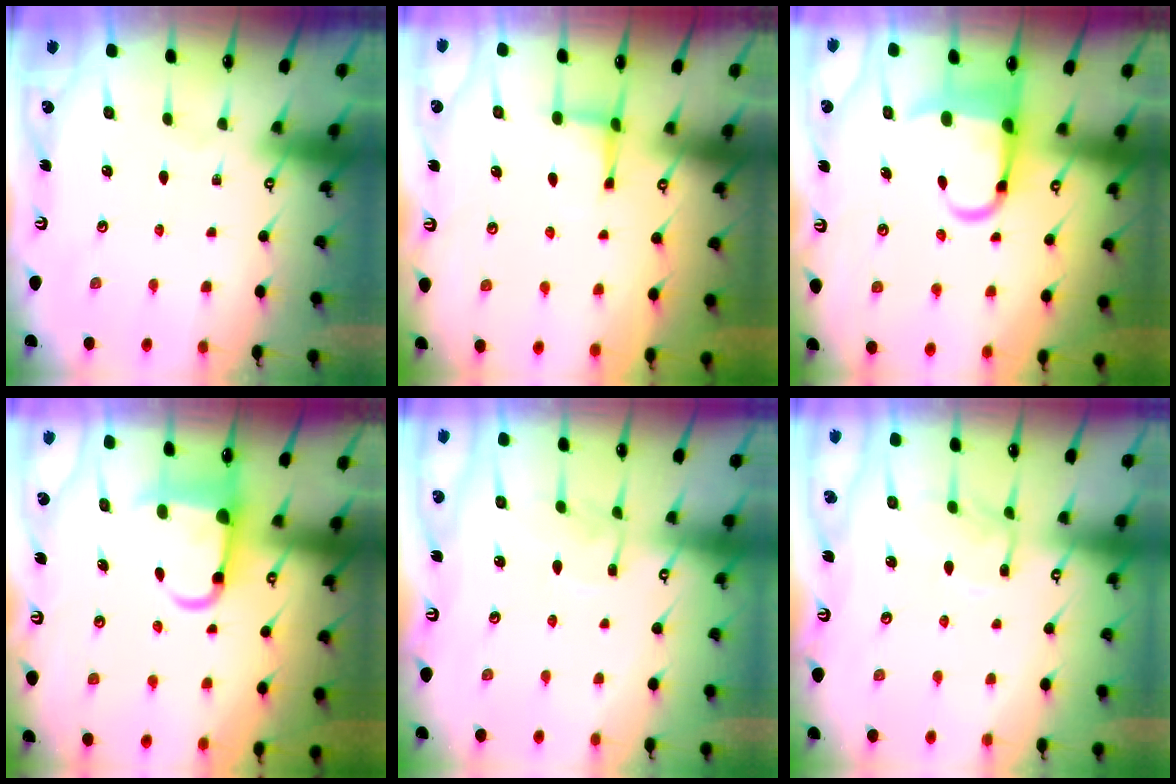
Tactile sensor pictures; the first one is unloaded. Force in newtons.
{"total": 3.8, "press": 3.7, "slide": 0.9}
{"total": 9.8, "press": 9.4, "slide": 2.9}
{"total": 7.3, "press": 7.0, "slide": 2.1}
{"total": 7.6, "press": 7.6, "slide": 0.4}
{"total": 7.6, "press": 7.6, "slide": 0.6}